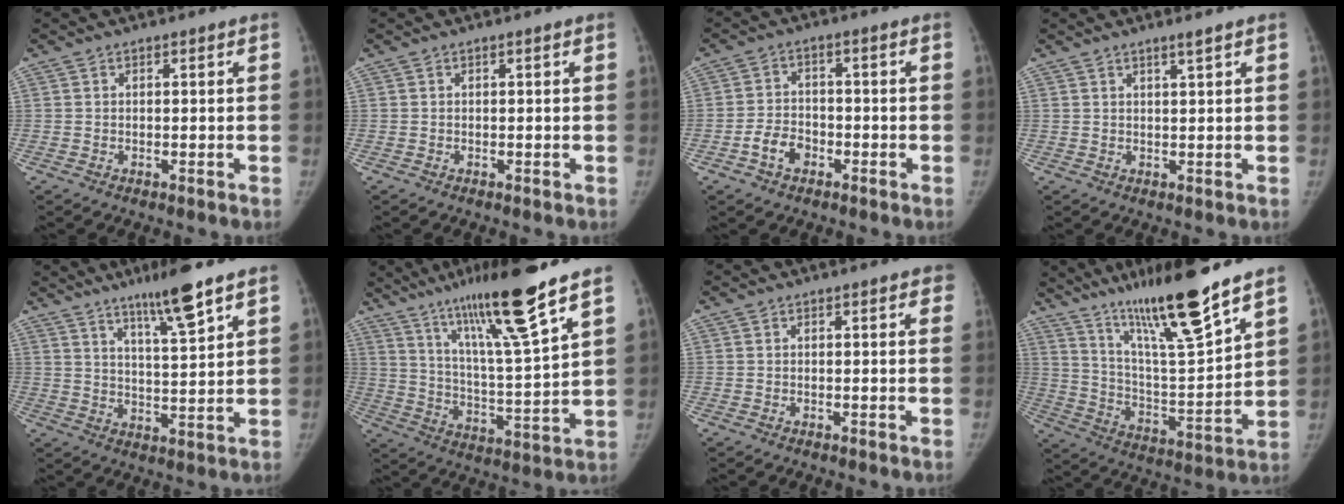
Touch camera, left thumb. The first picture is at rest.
{"total": 0.0}
{"total": 5.1, "force": [-2.5, 3.6, 2.5], "torque": [-0.035, 0.025, -0.046]}
{"total": 1.6, "force": [1.2, -0.2, 1.1], "torque": [-0.016, -0.011, 0.024]}
{"total": 9.9, "force": [6.7, 0.7, 7.1], "torque": [-0.113, -0.041, 0.116]}
{"total": 19.3, "force": [13.0, 0.8, 14.1], "torque": [-0.227, -0.061, 0.226]}
{"total": 2.2, "force": [1.3, 0.8, 1.5], "torque": [-0.003, 0.003, 0.009]}
{"total": 20.0, "force": [14.8, 1.6, 13.5], "torque": [-0.206, -0.077, 0.263]}